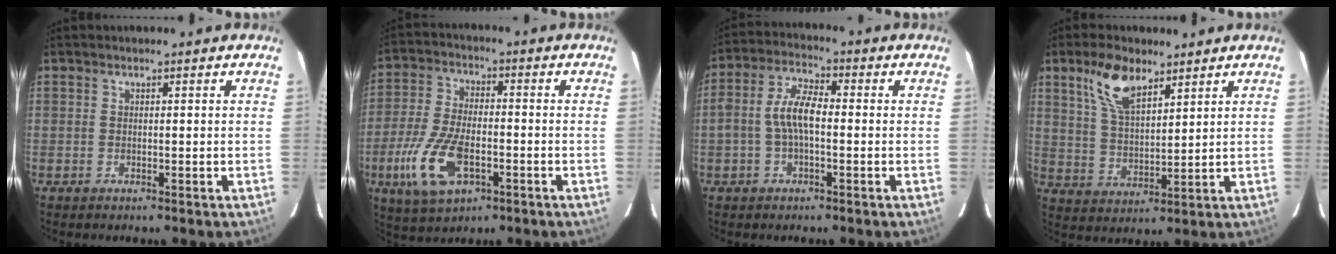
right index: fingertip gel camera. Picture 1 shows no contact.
{"total": 13.8, "force": [-5.2, 6.7, 10.9], "torque": [-0.244, -0.012, -0.093]}
{"total": 6.8, "force": [-0.9, 2.8, 6.1], "torque": [-0.130, 0.018, -0.020]}
{"total": 9.5, "force": [5.9, 4.1, 6.2], "torque": [-0.118, 0.011, 0.119]}